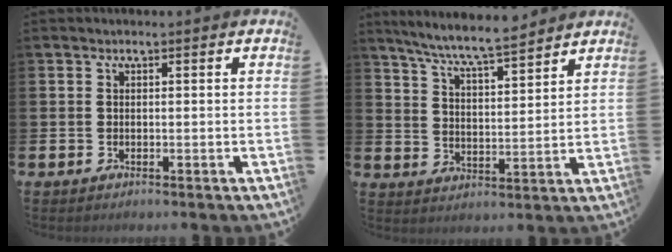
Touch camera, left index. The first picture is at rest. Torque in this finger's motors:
{"motor_torque": [1.02, -1.12, 0.46, 0.21]}